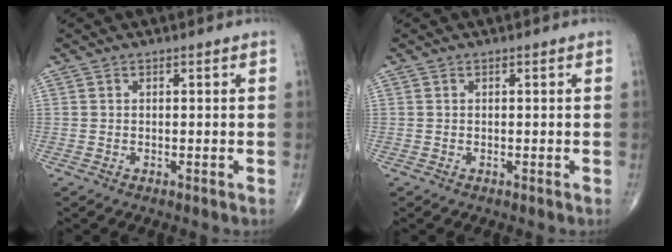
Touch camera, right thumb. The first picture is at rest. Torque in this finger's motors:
{"motor_torque": [0.01, 0.00, -0.06, 0.03, 0.00]}